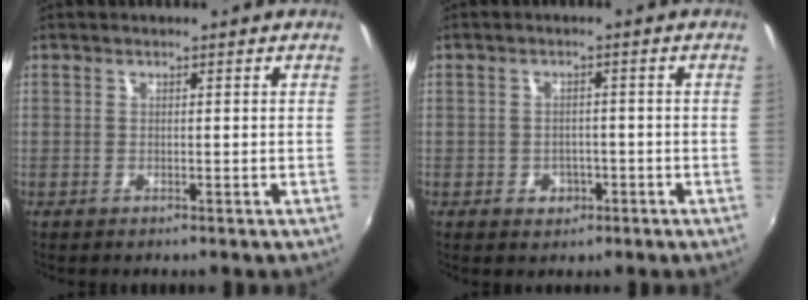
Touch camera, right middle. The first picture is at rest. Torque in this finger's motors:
{"motor_torque": [0.47, -0.33, 0.01, 0.00]}